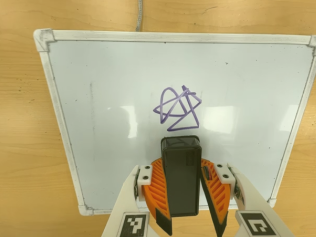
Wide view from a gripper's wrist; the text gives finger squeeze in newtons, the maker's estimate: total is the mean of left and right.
{"total": 9.9, "left": 10.1, "right": 9.7}